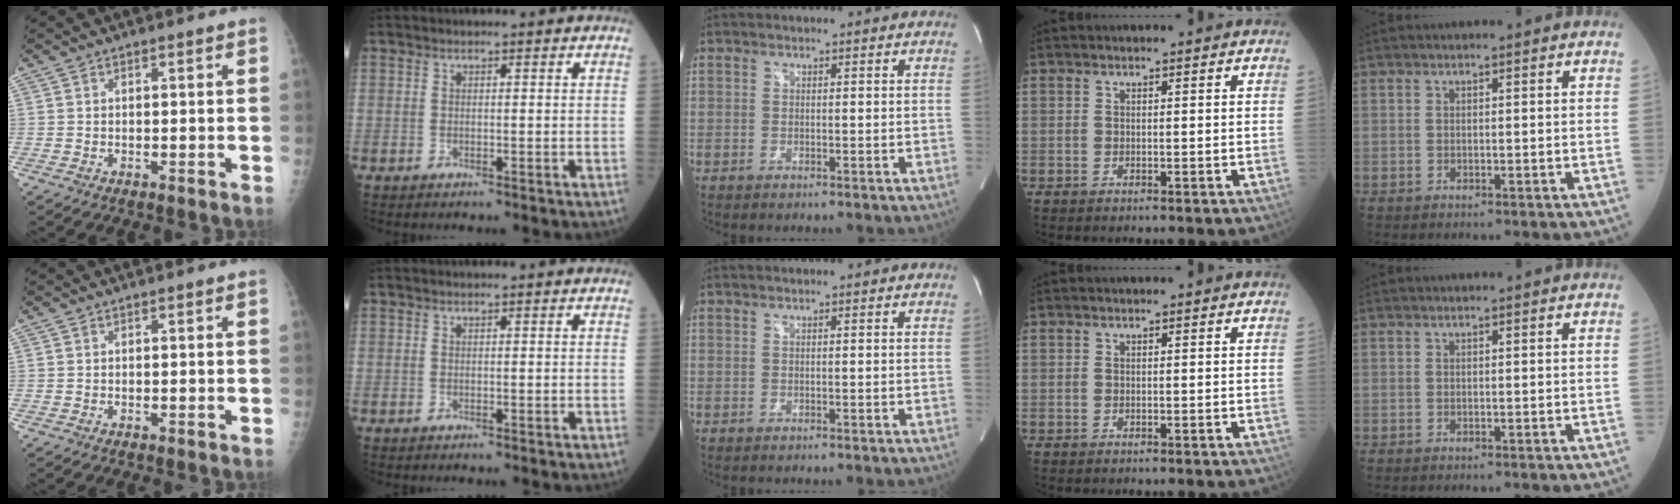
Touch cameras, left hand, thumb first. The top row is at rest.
{}